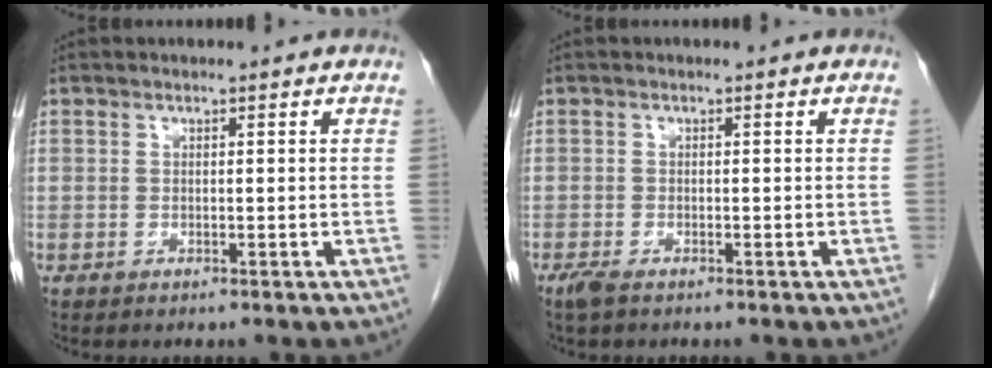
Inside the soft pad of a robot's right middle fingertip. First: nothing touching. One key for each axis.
{"total": 1.7, "fx": -1.2, "fy": 0.5, "fz": 1.1, "tx": -0.029, "ty": -0.006, "tz": -0.022}